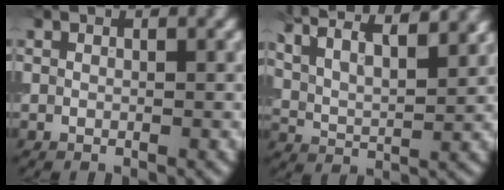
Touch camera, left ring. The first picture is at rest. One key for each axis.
{"total": 12.0, "fx": 8.6, "fy": 4.2, "fz": 7.2, "tx": -0.134, "ty": 0.047, "tz": 0.111}